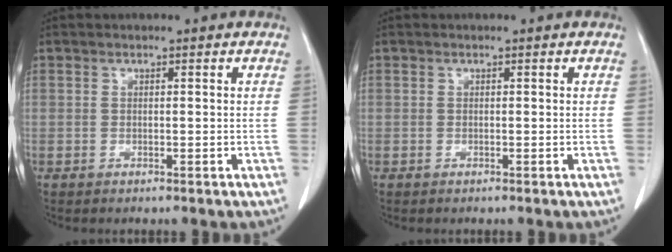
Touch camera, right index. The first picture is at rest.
{"total": 0.0}